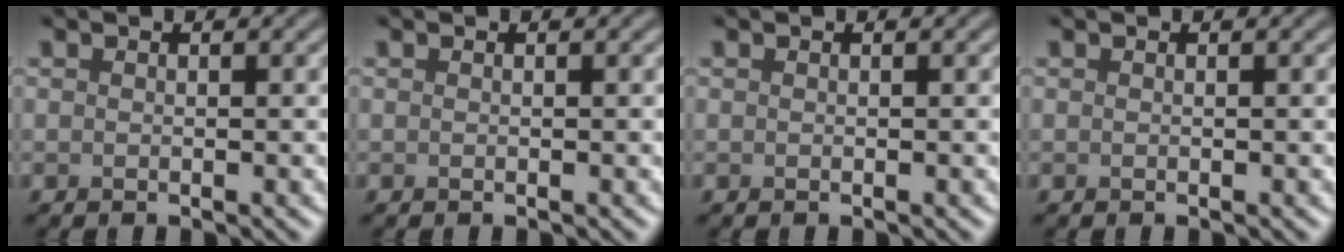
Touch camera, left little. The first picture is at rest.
{"total": 0.0}
{"total": 0.0}
{"total": 0.0}